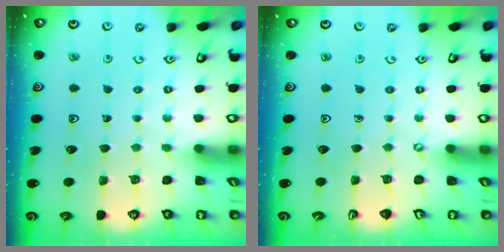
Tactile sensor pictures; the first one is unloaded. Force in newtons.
{"total": 0.0}